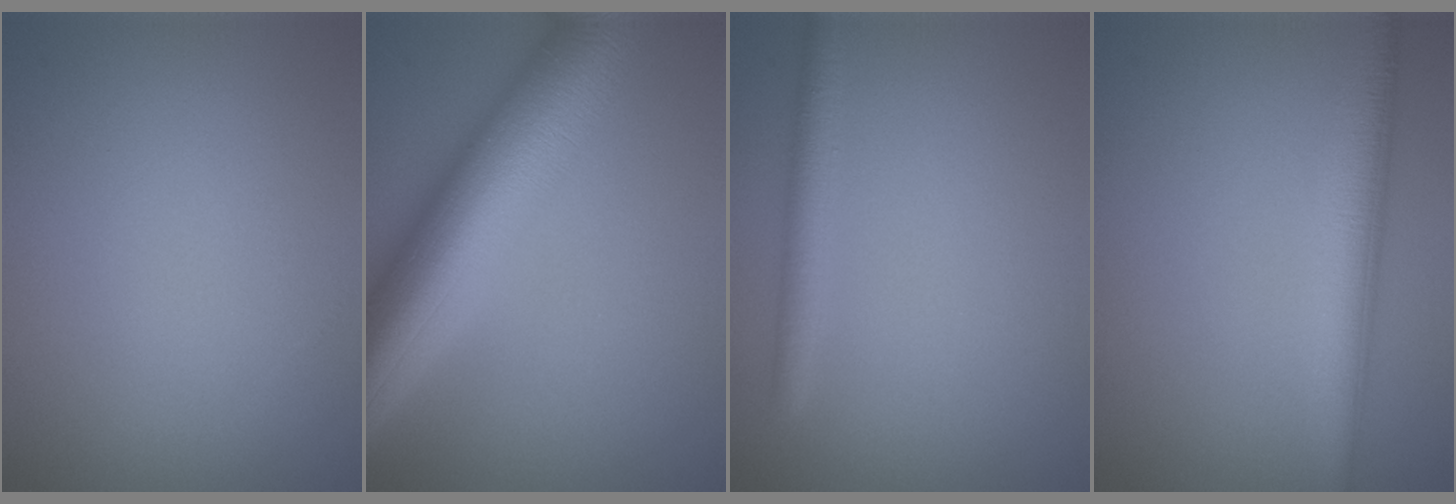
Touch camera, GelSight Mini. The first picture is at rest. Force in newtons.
{"total": 12.2, "press": 12.2, "slide": 0.4}
{"total": 2.0, "press": 2.0, "slide": 0.1}
{"total": 4.5, "press": 4.5, "slide": 0.2}